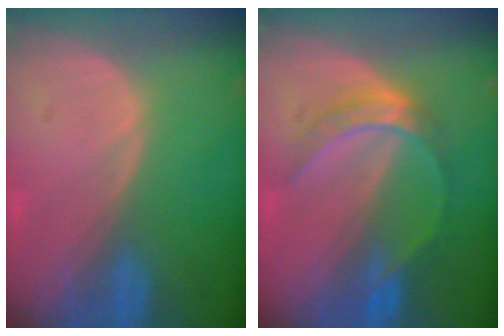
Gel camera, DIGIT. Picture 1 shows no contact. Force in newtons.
{"total": 5.2, "press": 5.2, "slide": 0.5}